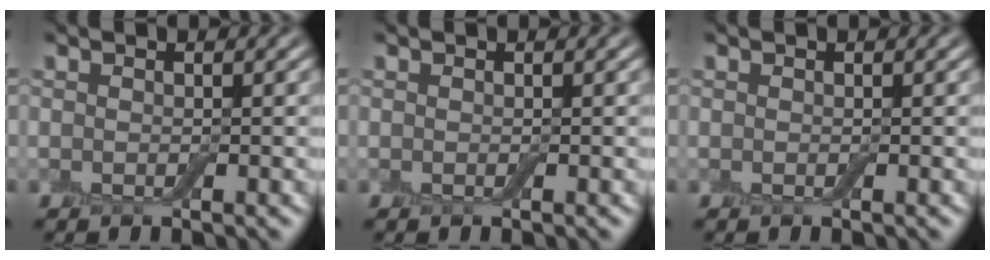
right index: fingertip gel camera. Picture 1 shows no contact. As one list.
[{"total": 0.0}, {"total": 0.0}]